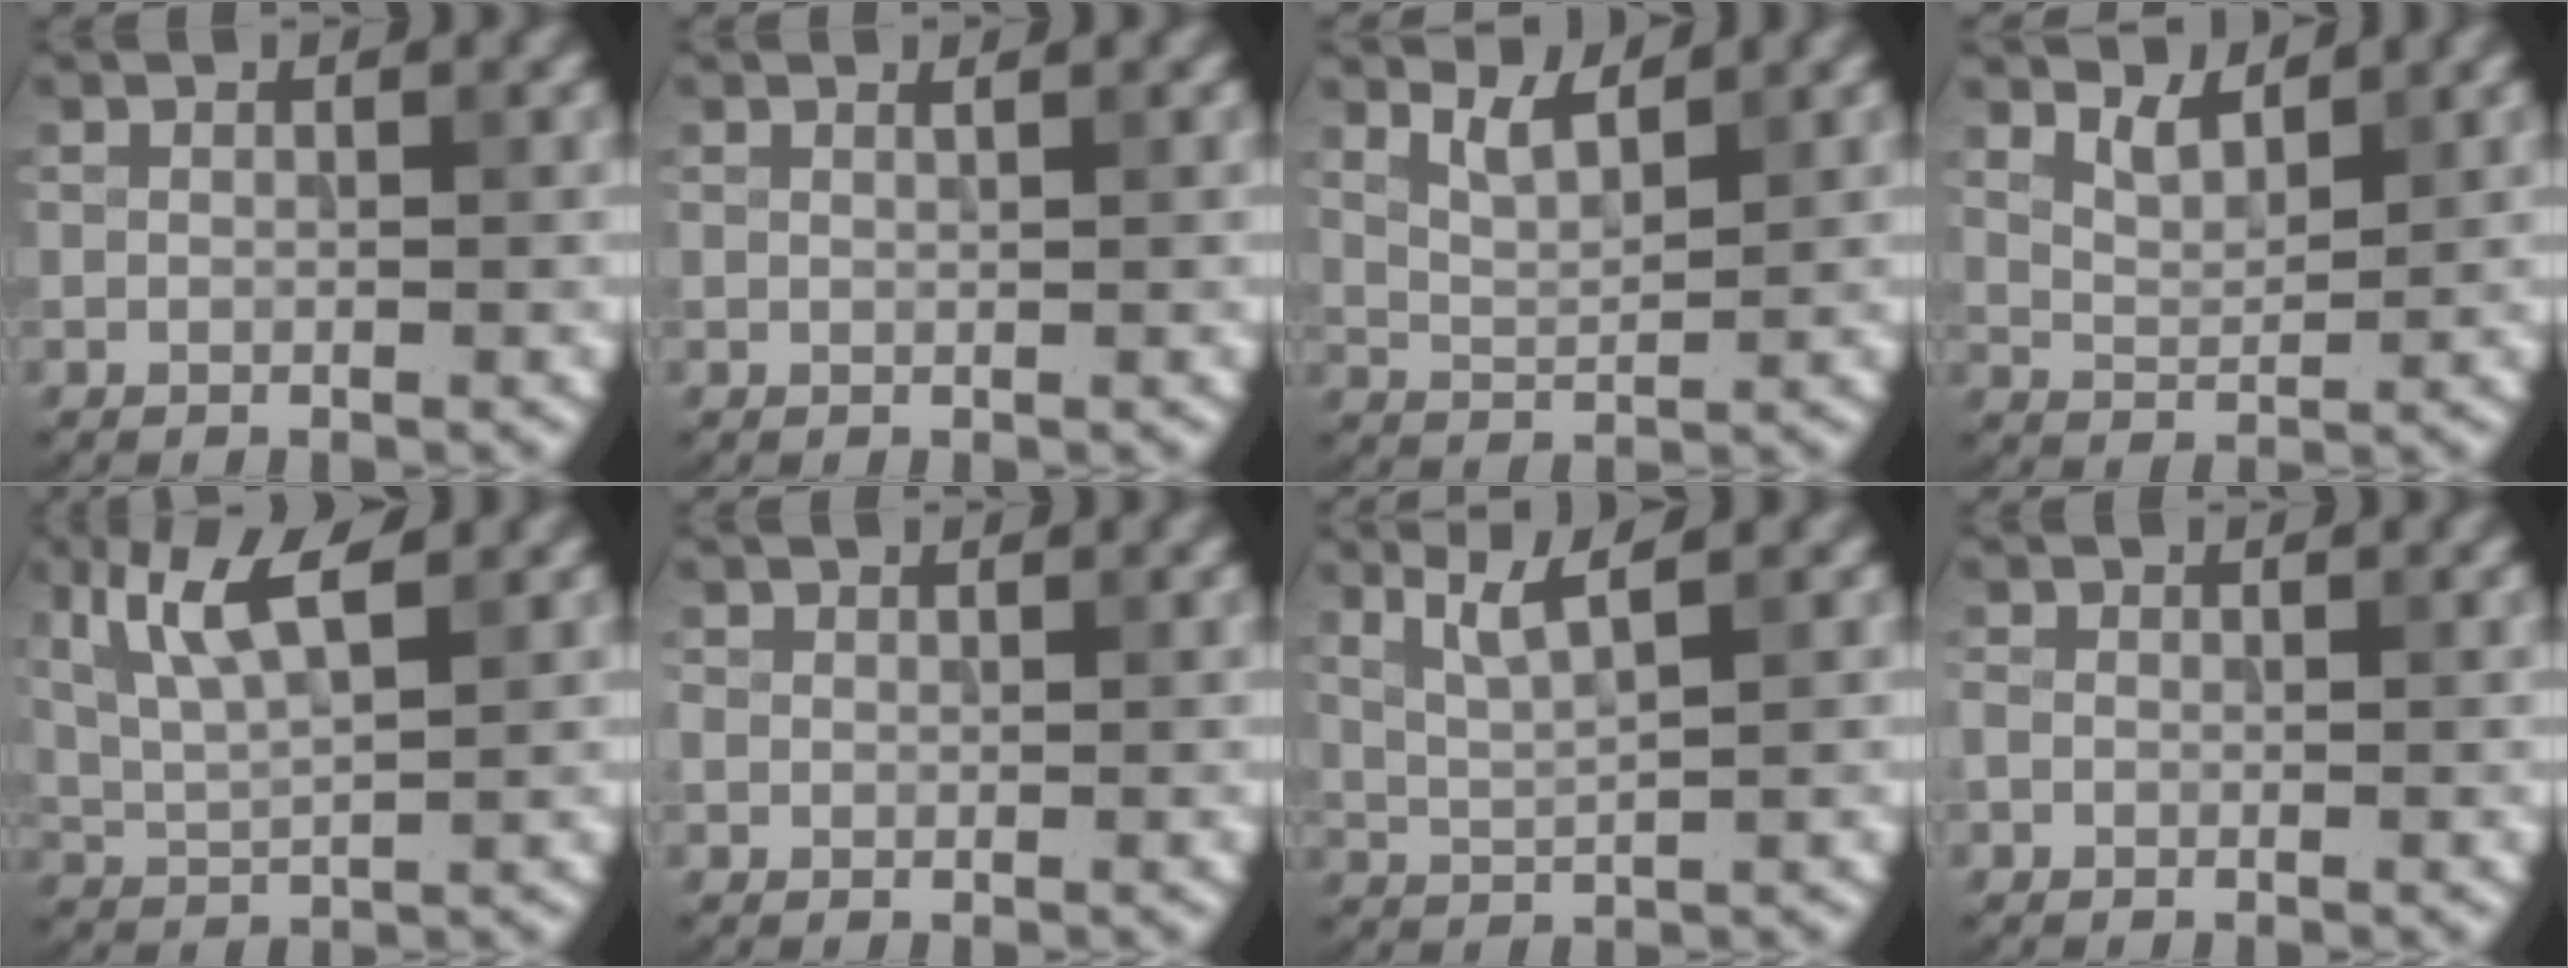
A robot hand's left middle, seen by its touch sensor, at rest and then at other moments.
{"total": 0.8, "force": [0.5, 0.3, 0.5], "torque": [-0.002, -0.001, 0.004]}
{"total": 2.9, "force": [2.3, 0.7, 1.6], "torque": [-0.033, -0.003, 0.048]}
{"total": 2.6, "force": [2.2, 0.7, 1.2], "torque": [-0.028, -0.004, 0.044]}
{"total": 5.9, "force": [2.8, 1.7, 4.9], "torque": [-0.103, 0.005, 0.058]}
{"total": 0.8, "force": [0.3, 0.8, 0.2], "torque": [-0.002, 0.002, 0.004]}
{"total": 3.3, "force": [1.8, 0.5, 2.7], "torque": [-0.053, 0.002, 0.043]}
{"total": 0.8, "force": [-0.3, 0.6, 0.3], "torque": [-0.006, -0.001, -0.008]}